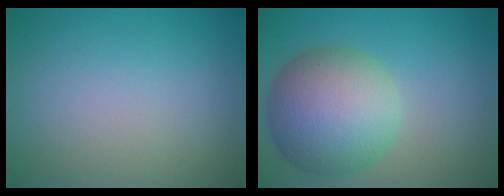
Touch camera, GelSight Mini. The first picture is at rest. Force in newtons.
{"total": 9.0, "press": 9.0, "slide": 0.4}